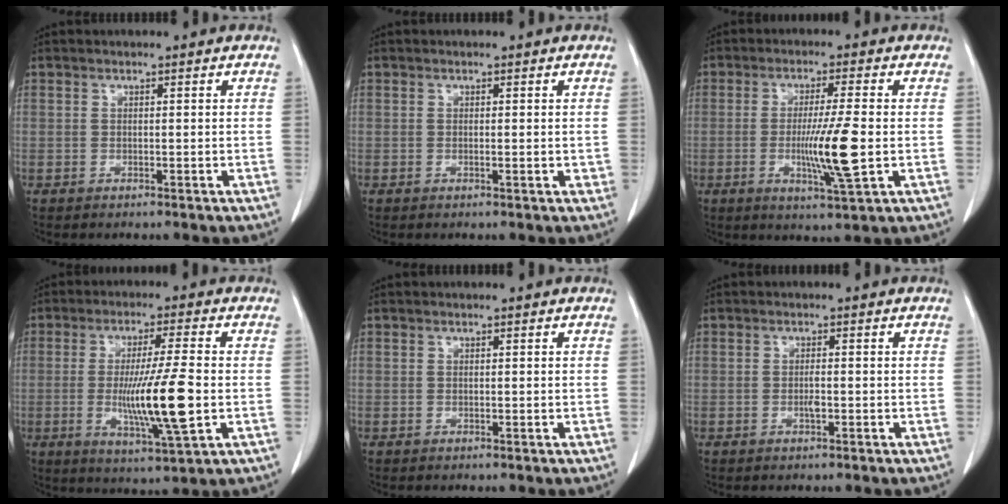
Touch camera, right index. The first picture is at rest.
{"total": 0.9, "force": [-0.1, 0.3, 0.9], "torque": [-0.011, -0.001, 0.000]}
{"total": 8.9, "force": [-1.5, -0.3, 8.8], "torque": [-0.154, -0.019, -0.027]}
{"total": 12.1, "force": [-1.7, 0.1, 12.0], "torque": [-0.216, -0.021, -0.030]}
{"total": 0.0}
{"total": 1.1, "force": [-0.4, 0.2, 1.0], "torque": [-0.022, 0.001, -0.008]}